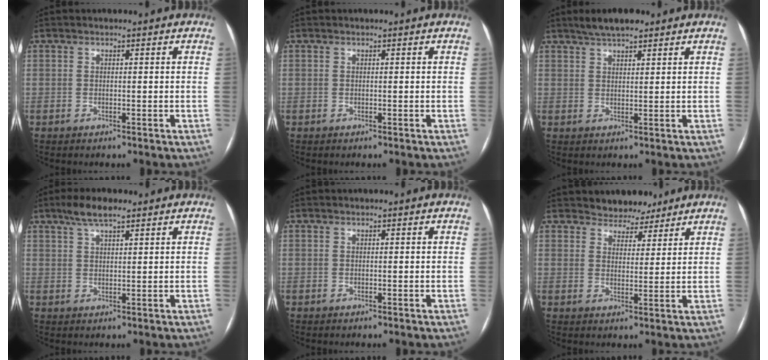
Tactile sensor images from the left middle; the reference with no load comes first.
{"total": 0.0}
{"total": 5.0, "force": [3.9, 1.3, 2.8], "torque": [-0.055, 0.017, 0.068]}
{"total": 4.8, "force": [3.4, 1.1, 3.2], "torque": [-0.067, 0.016, 0.062]}
{"total": 0.0}
{"total": 5.2, "force": [4.5, 2.4, 0.7], "torque": [-0.008, 0.003, 0.067]}